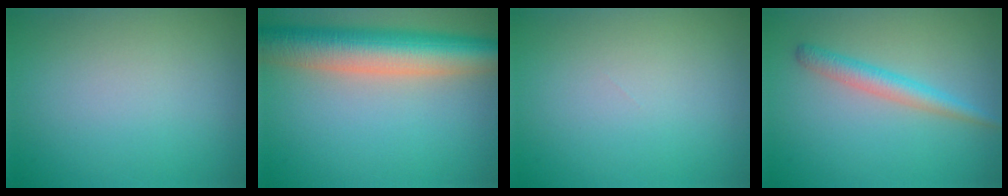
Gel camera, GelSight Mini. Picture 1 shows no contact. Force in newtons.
{"total": 9.1, "press": 9.1, "slide": 0.5}
{"total": 0.0}
{"total": 2.5, "press": 2.5, "slide": 0.0}